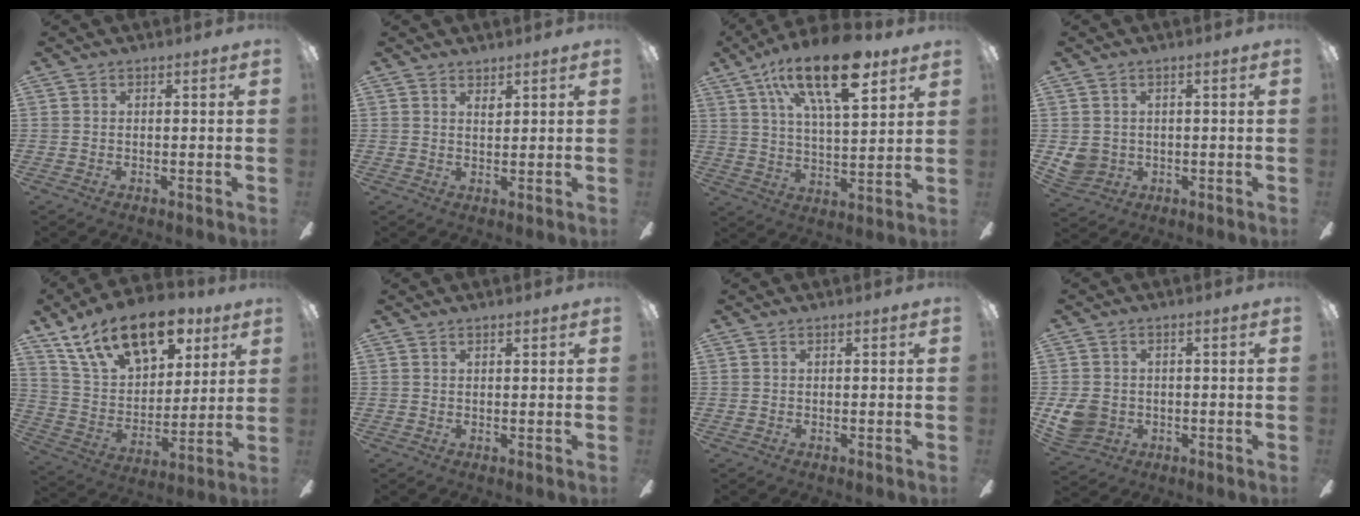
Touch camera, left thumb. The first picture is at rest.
{"total": 1.7, "force": [1.5, 0.6, 0.6], "torque": [-0.004, -0.004, 0.026]}
{"total": 21.0, "force": [12.2, 8.0, 15.1], "torque": [-0.255, -0.042, 0.199]}
{"total": 4.2, "force": [0.6, 4.0, 1.2], "torque": [-0.028, 0.004, 0.013]}
{"total": 21.3, "force": [13.1, 11.2, 12.5], "torque": [-0.210, -0.056, 0.235]}
{"total": 0.9, "force": [0.8, 0.2, 0.4], "torque": [-0.009, 0.000, 0.015]}
{"total": 0.0}
{"total": 6.6, "force": [-0.7, 5.8, 3.1], "torque": [-0.075, 0.010, -0.011]}